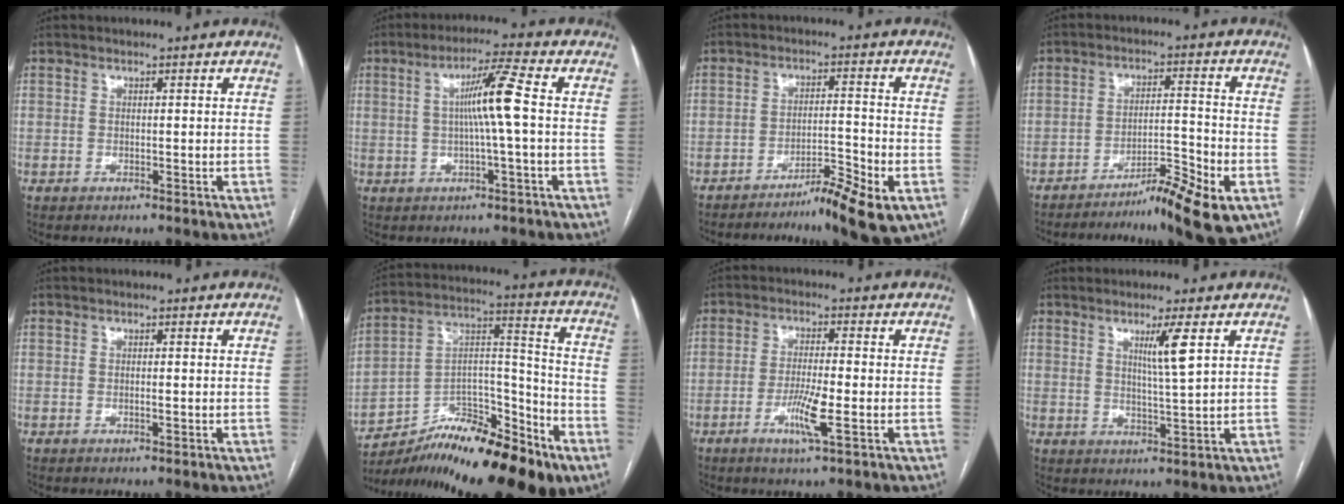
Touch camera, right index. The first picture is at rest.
{"total": 7.3, "force": [0.4, -0.9, 7.2], "torque": [-0.126, 0.009, 0.007]}
{"total": 8.9, "force": [-5.4, 0.6, 7.0], "torque": [-0.107, -0.007, -0.083]}
{"total": 10.7, "force": [-6.8, 0.6, 8.3], "torque": [-0.123, -0.005, -0.104]}
{"total": 0.6, "force": [-0.2, 0.0, 0.5], "torque": [-0.011, 0.000, -0.002]}
{"total": 21.0, "force": [-14.8, 5.2, 13.9], "torque": [-0.204, 0.036, -0.240]}
{"total": 6.0, "force": [-2.3, -0.1, 5.6], "torque": [-0.108, -0.011, -0.043]}
{"total": 4.7, "force": [2.0, -0.9, 4.2], "torque": [-0.075, -0.011, 0.038]}